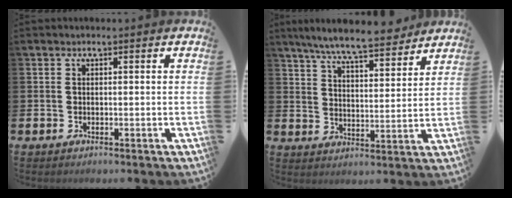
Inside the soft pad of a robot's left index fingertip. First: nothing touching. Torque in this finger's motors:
{"motor_torque": [0.83, -0.97, 0.92, 0.21]}